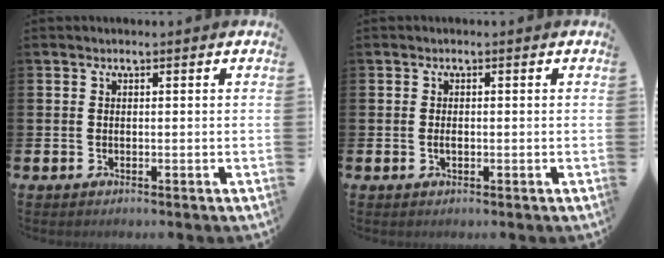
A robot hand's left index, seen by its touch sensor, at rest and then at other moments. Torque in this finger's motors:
{"motor_torque": [0.26, 0.03, 0.09, 0.03]}